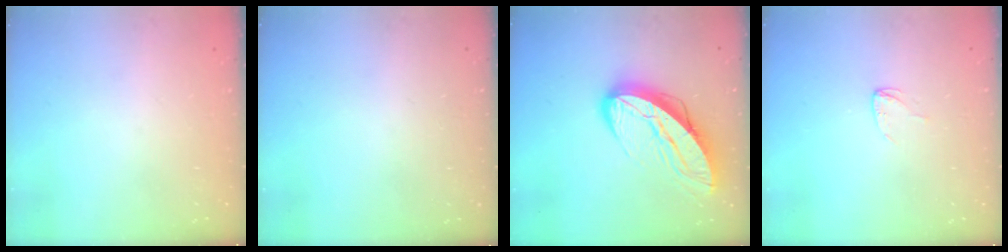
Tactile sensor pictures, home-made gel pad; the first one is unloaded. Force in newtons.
{"total": 0.0}
{"total": 13.5, "press": 13.5, "slide": 1.1}
{"total": 3.4, "press": 3.3, "slide": 0.3}